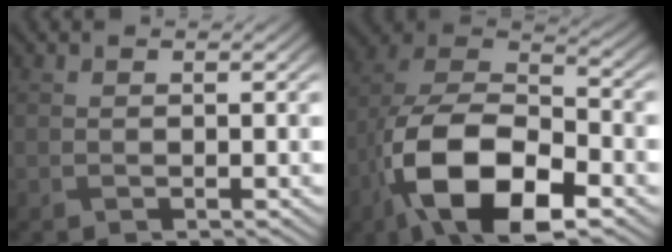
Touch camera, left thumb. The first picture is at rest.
{"total": 15.8, "force": [-6.9, 7.9, 11.8], "torque": [-0.240, -0.020, -0.134]}